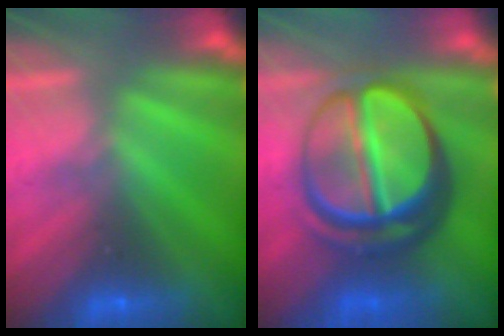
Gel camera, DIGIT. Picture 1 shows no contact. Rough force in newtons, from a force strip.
{"total": 7.2}